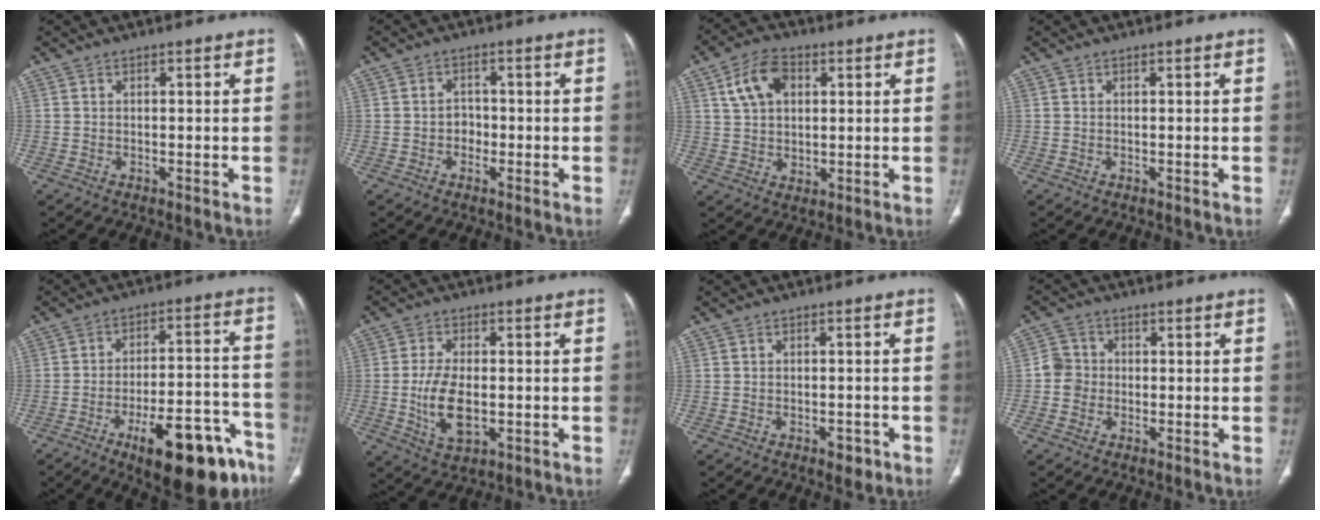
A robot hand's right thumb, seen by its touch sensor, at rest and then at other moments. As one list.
[{"total": 2.7, "force": [-0.8, 2.3, 1.2], "torque": [-0.001, 0.010, -0.019]}, {"total": 9.5, "force": [3.4, 6.3, 6.2], "torque": [-0.100, -0.003, 0.061]}, {"total": 0.0}, {"total": 21.3, "force": [-12.7, 7.4, 15.4], "torque": [-0.147, 0.086, -0.178]}, {"total": 9.1, "force": [-1.3, 4.9, 7.6], "torque": [-0.141, -0.004, -0.016]}, {"total": 2.7, "force": [-1.4, 1.5, 1.7], "torque": [-0.012, 0.006, -0.013]}, {"total": 3.9, "force": [-0.6, 3.7, 1.1], "torque": [0.000, 0.009, -0.021]}]